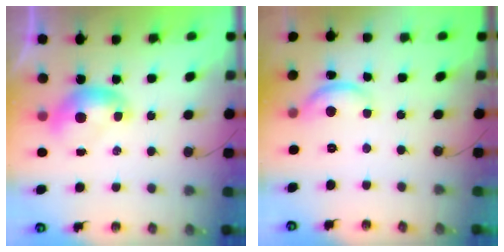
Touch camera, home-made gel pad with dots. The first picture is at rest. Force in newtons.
{"total": 5.1, "press": 5.1, "slide": 0.5}